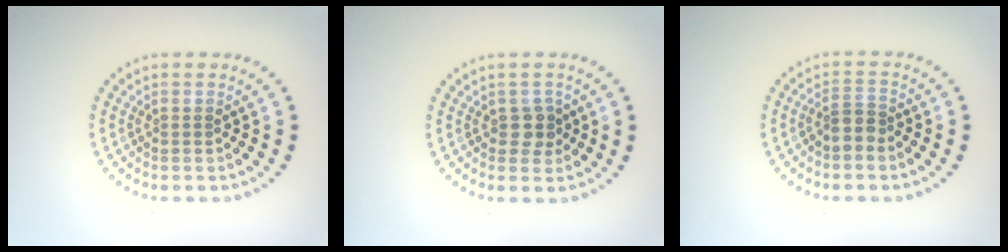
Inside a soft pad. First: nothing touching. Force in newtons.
{"total": 1.5, "press": 1.4, "slide": 0.5}
{"total": 1.7, "press": 1.2, "slide": 1.1}